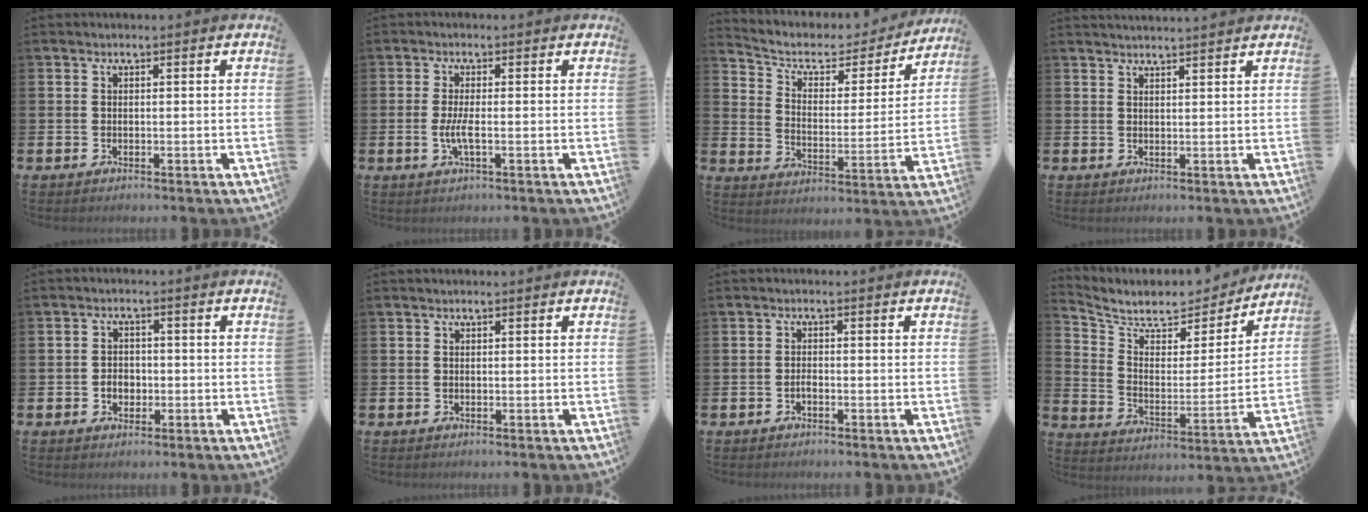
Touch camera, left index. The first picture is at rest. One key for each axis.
{"total": 2.5, "fx": -0.5, "fy": 0.4, "fz": 2.5, "tx": -0.045, "ty": -0.002, "tz": -0.011}
{"total": 6.5, "fx": 5.4, "fy": 2.9, "fz": 2.1, "tx": -0.062, "ty": -0.041, "tz": 0.085}
{"total": 2.1, "fx": 2.1, "fy": -0.1, "fz": 0.1, "tx": 0.010, "ty": -0.015, "tz": 0.035}
{"total": 2.4, "fx": -0.6, "fy": 1.9, "fz": 1.3, "tx": -0.011, "ty": -0.002, "tz": -0.018}
{"total": 0.0}
{"total": 0.8, "fx": -0.6, "fy": 0.2, "fz": 0.5, "tx": -0.003, "ty": -0.008, "tz": -0.012}
{"total": 7.6, "fx": 6.8, "fy": 3.0, "fz": 1.8, "tx": -0.068, "ty": -0.060, "tz": 0.114}